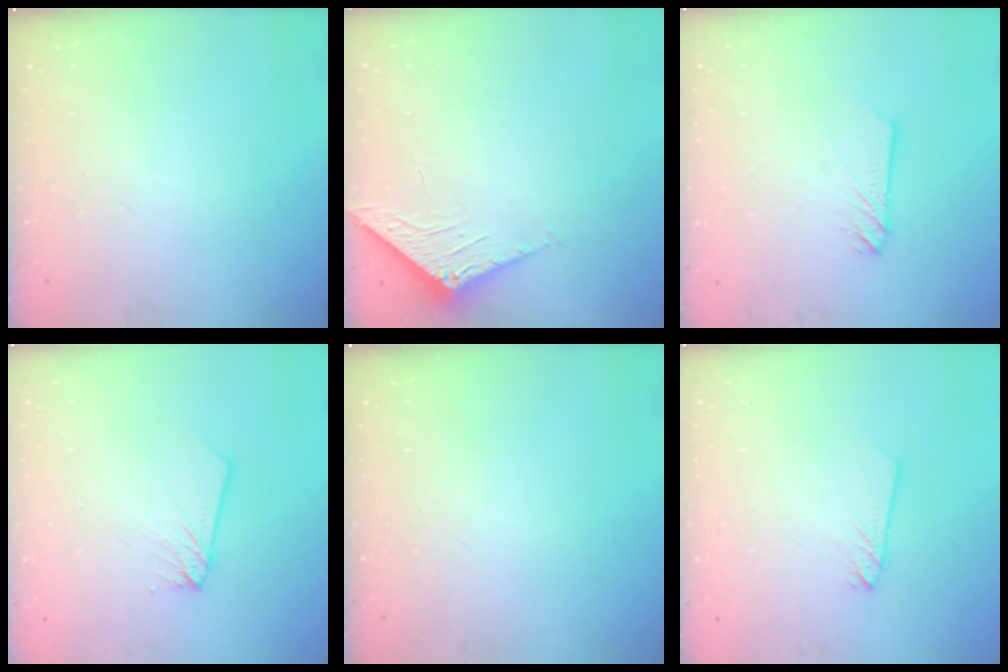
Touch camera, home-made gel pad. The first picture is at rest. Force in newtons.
{"total": 6.9, "press": 6.9, "slide": 0.5}
{"total": 3.2, "press": 3.2, "slide": 0.2}
{"total": 2.5, "press": 2.5, "slide": 0.1}
{"total": 0.0}
{"total": 2.2, "press": 2.2, "slide": 0.1}